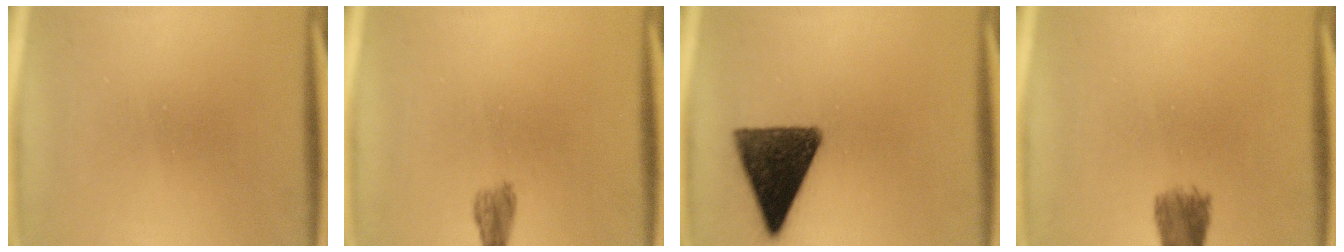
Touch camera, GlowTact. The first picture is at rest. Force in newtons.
{"total": 1.6}
{"total": 13.5}
{"total": 3.9}